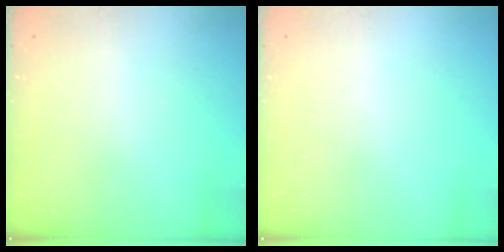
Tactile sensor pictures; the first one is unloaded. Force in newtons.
{"total": 0.0}